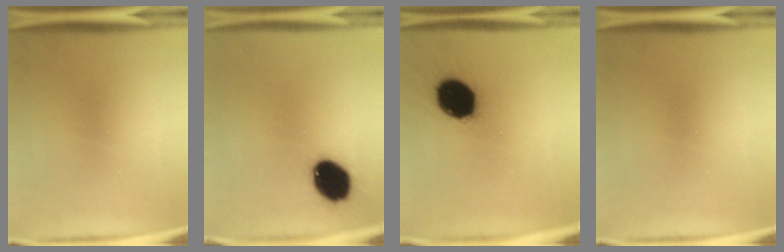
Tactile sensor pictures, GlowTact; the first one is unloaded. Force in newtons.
{"total": 12.4}
{"total": 16.1}
{"total": 0.0}